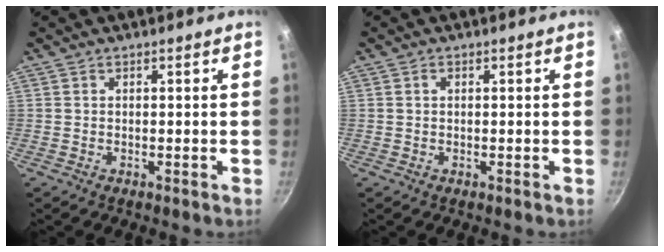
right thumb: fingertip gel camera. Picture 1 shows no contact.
{"total": 0.8, "force": [0.2, 0.6, 0.5], "torque": [-0.008, 0.005, 0.003]}